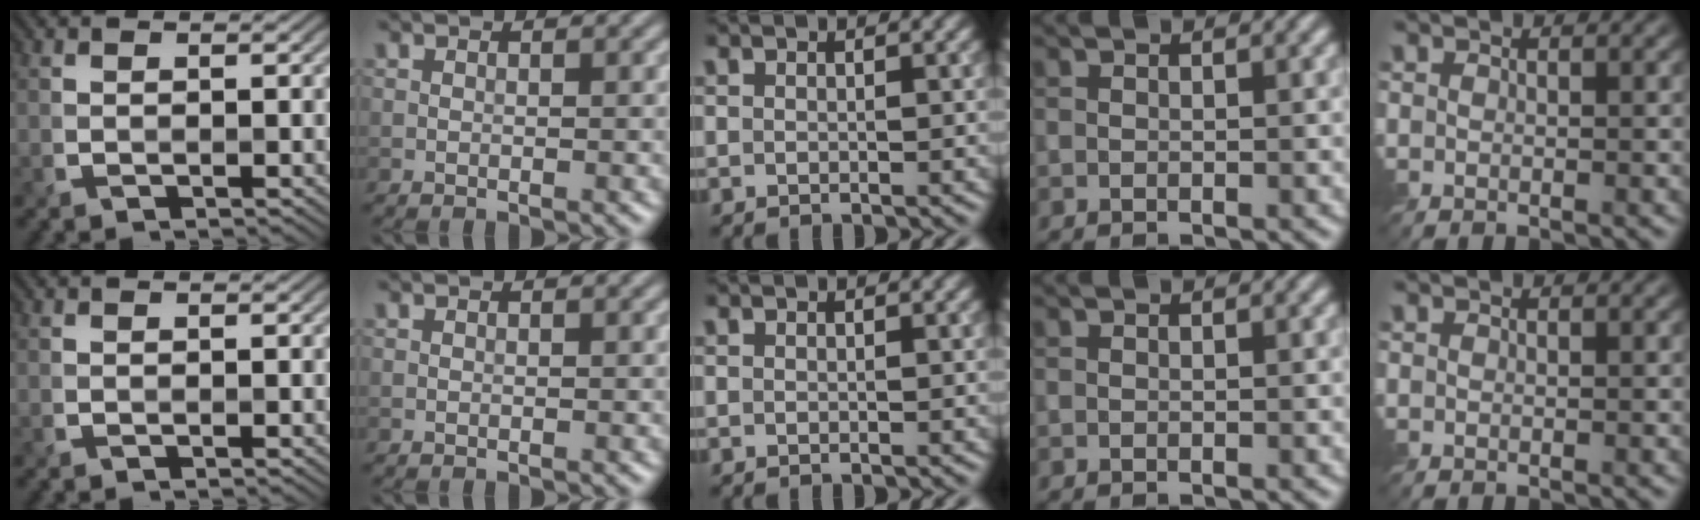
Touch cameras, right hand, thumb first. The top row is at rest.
{}